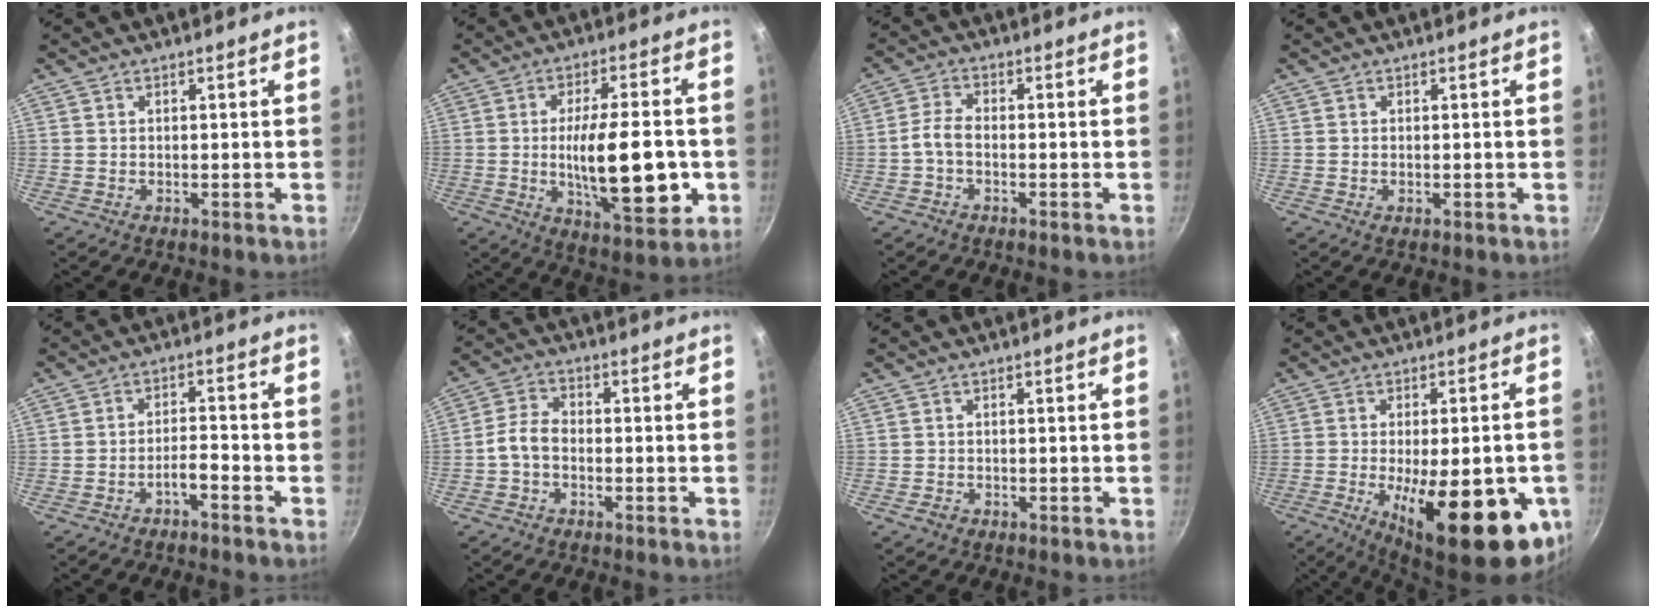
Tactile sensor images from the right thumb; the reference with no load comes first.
{"total": 17.8, "force": [-2.5, 6.3, 16.5], "torque": [-0.240, -0.001, -0.033]}
{"total": 3.5, "force": [-1.4, 1.8, 2.6], "torque": [-0.060, 0.019, -0.036]}
{"total": 0.7, "force": [-0.2, 0.4, 0.6], "torque": [-0.010, -0.001, -0.004]}
{"total": 3.2, "force": [-2.4, 0.7, 2.0], "torque": [-0.034, 0.029, -0.039]}
{"total": 4.7, "force": [-1.5, 3.1, 3.2], "torque": [-0.060, 0.030, -0.039]}
{"total": 1.3, "force": [-0.8, 0.9, 0.5], "torque": [-0.009, 0.005, -0.013]}
{"total": 23.1, "force": [-6.9, 8.2, 20.5], "torque": [-0.257, -0.007, -0.085]}